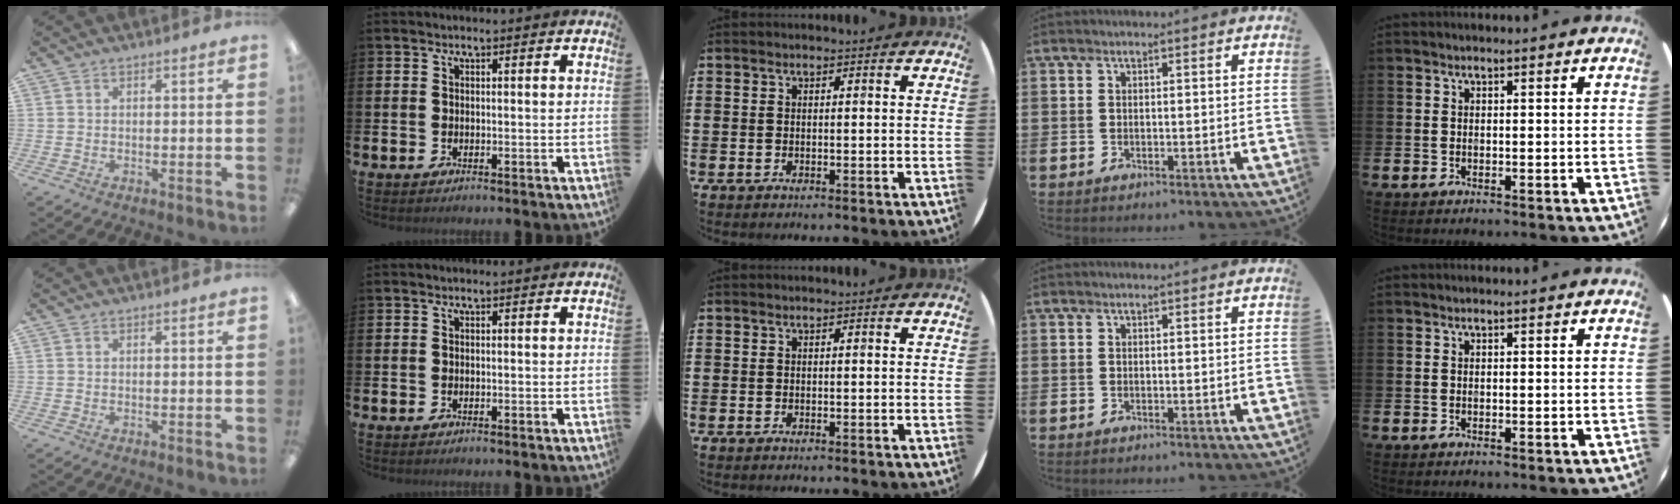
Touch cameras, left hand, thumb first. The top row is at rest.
{}